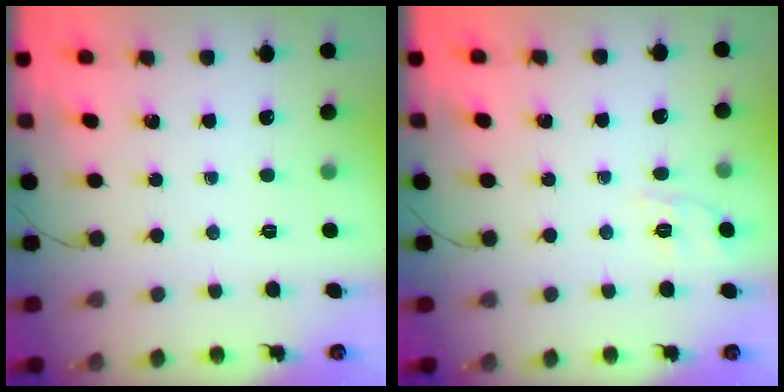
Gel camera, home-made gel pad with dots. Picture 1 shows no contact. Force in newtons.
{"total": 2.0, "press": 1.2, "slide": 1.5}